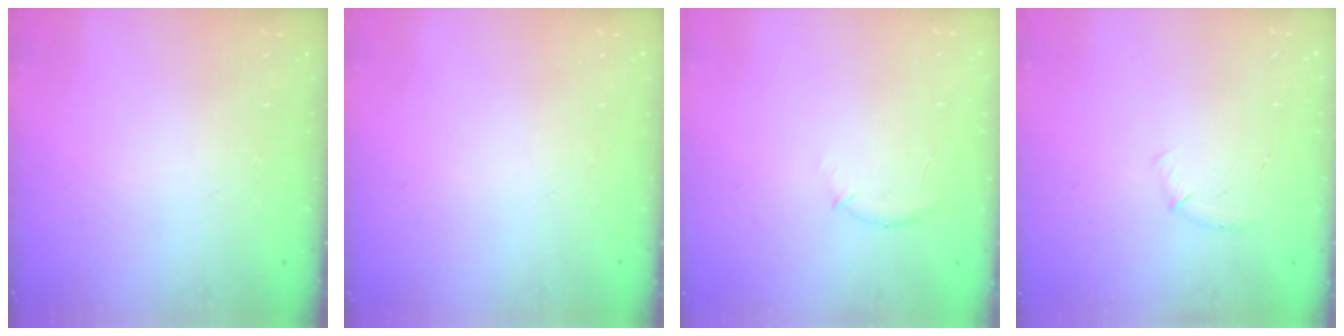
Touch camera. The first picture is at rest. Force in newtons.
{"total": 0.0}
{"total": 6.9, "press": 6.7, "slide": 1.8}
{"total": 5.5, "press": 5.2, "slide": 1.6}